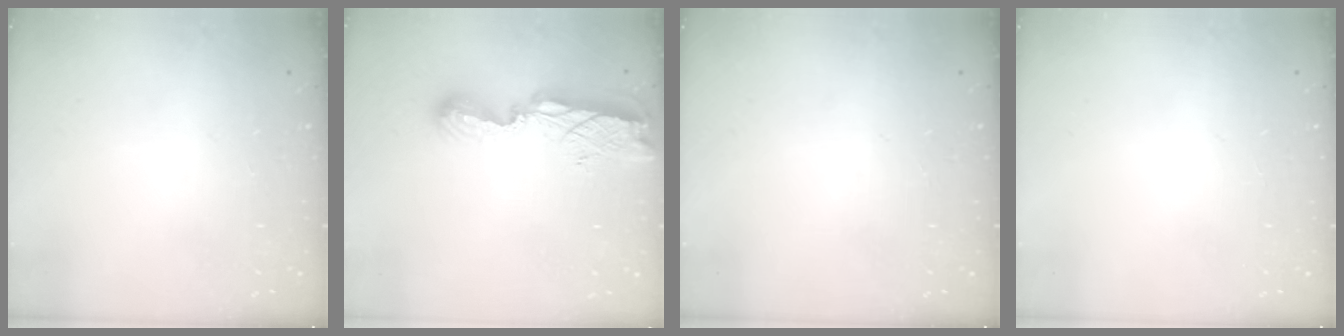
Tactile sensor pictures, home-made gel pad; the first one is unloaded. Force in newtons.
{"total": 9.6, "press": 9.6, "slide": 1.2}
{"total": 0.0}
{"total": 0.0}